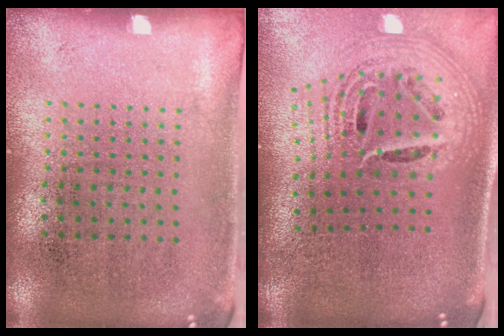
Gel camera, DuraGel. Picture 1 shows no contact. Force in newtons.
{"total": 2.5, "press": 1.8, "slide": 1.8}